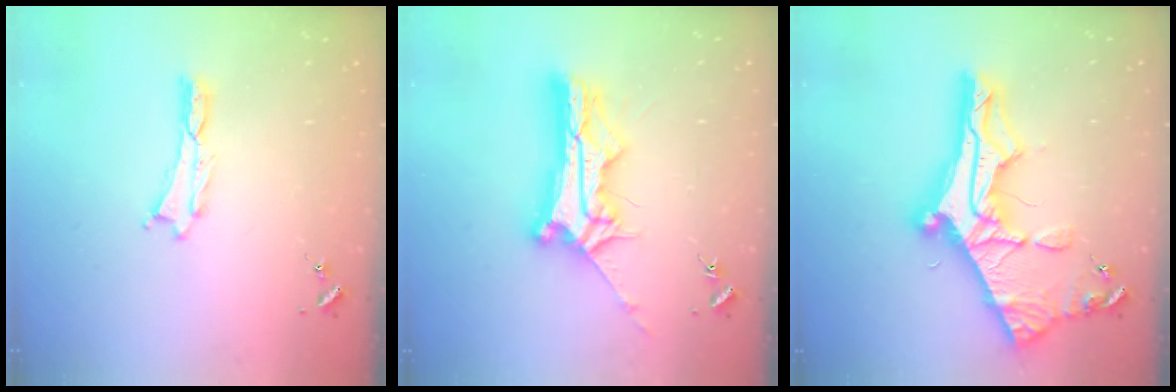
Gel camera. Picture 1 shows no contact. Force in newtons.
{"total": 11.4, "press": 11.3, "slide": 1.0}
{"total": 12.4, "press": 12.3, "slide": 1.4}